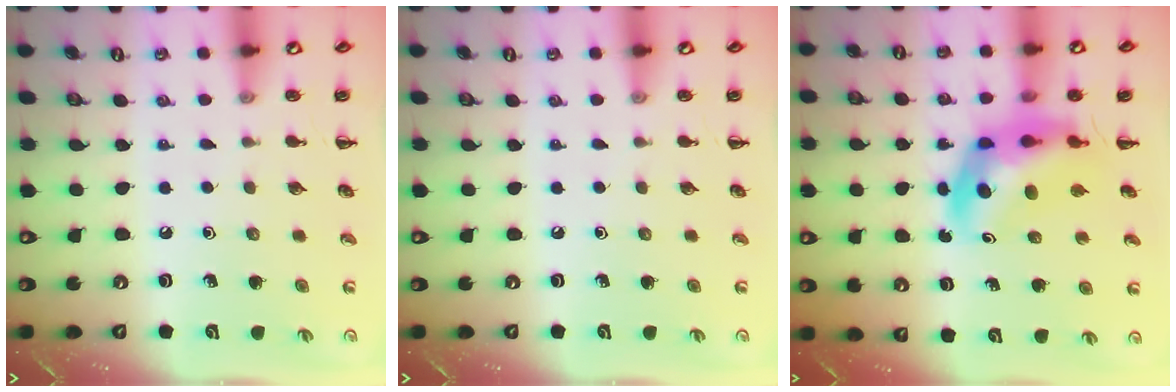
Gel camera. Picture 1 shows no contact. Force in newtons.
{"total": 0.0}
{"total": 10.8, "press": 10.2, "slide": 3.3}